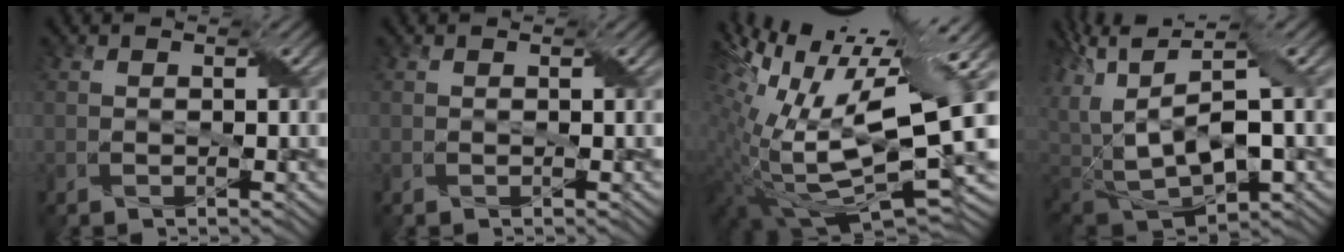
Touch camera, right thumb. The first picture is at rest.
{"total": 0.0}
{"total": 17.4, "force": [4.9, 6.2, 15.5], "torque": [-0.290, -0.001, 0.100]}
{"total": 14.2, "force": [-0.9, 6.6, 12.5], "torque": [-0.271, -0.017, 0.009]}